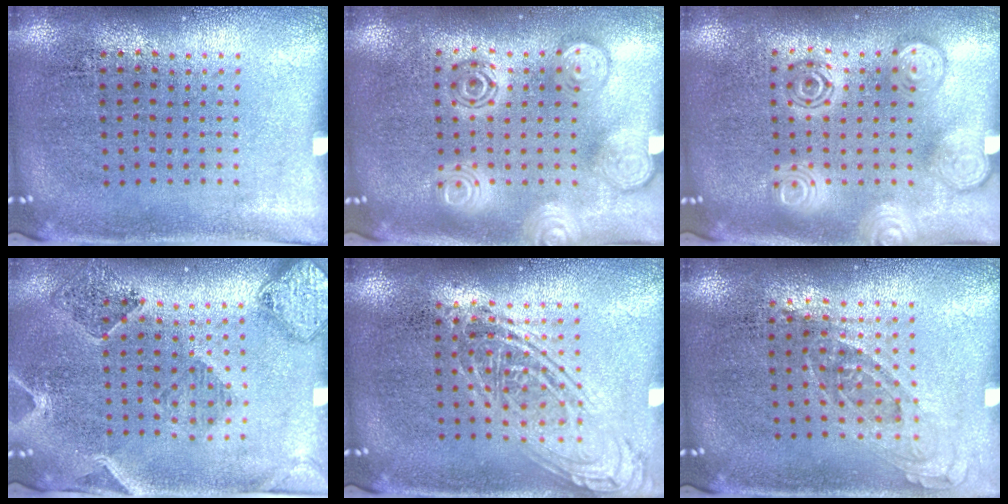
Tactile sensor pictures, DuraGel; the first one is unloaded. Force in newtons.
{"total": 3.0, "press": 3.0, "slide": 0.4}
{"total": 3.0, "press": 3.0, "slide": 0.4}
{"total": 0.9, "press": 0.9, "slide": 0.3}
{"total": 2.5, "press": 2.5, "slide": 0.2}
{"total": 0.7, "press": 0.7, "slide": 0.3}